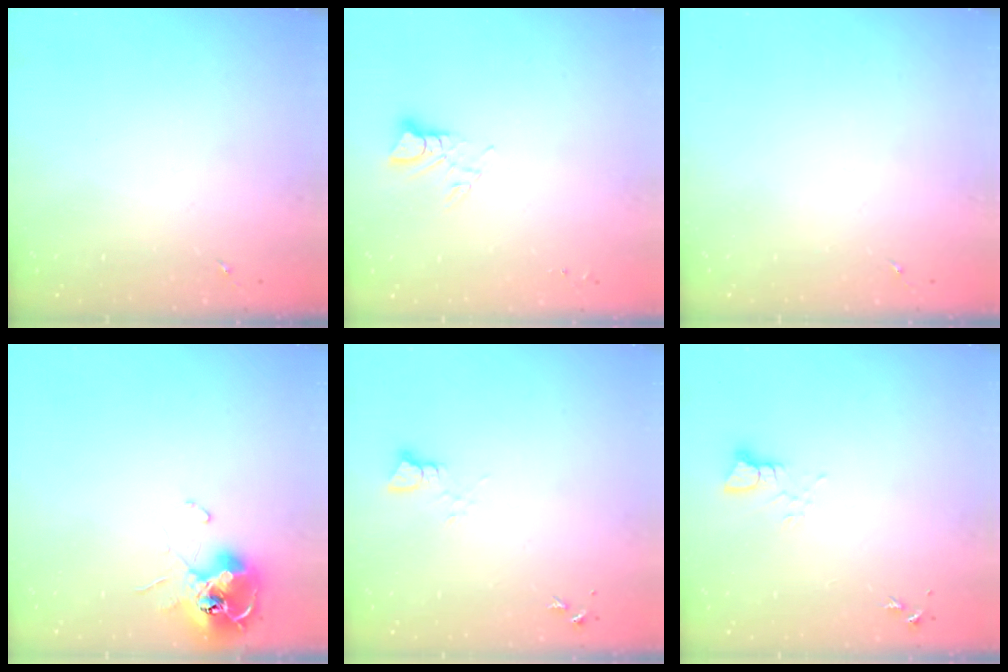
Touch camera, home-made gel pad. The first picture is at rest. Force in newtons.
{"total": 3.8, "press": 3.7, "slide": 0.3}
{"total": 0.0}
{"total": 11.6, "press": 11.6, "slide": 1.1}
{"total": 2.5, "press": 2.5, "slide": 0.1}
{"total": 3.4, "press": 3.4, "slide": 0.3}